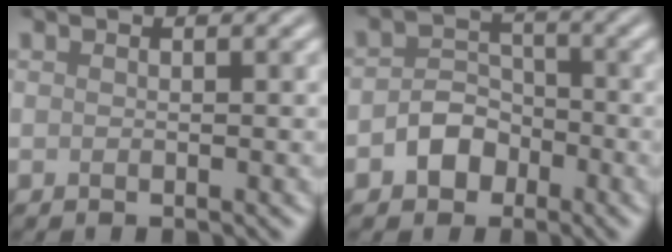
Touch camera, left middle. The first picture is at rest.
{"total": 3.2, "force": [-1.4, 2.5, 1.4], "torque": [-0.016, 0.007, -0.025]}